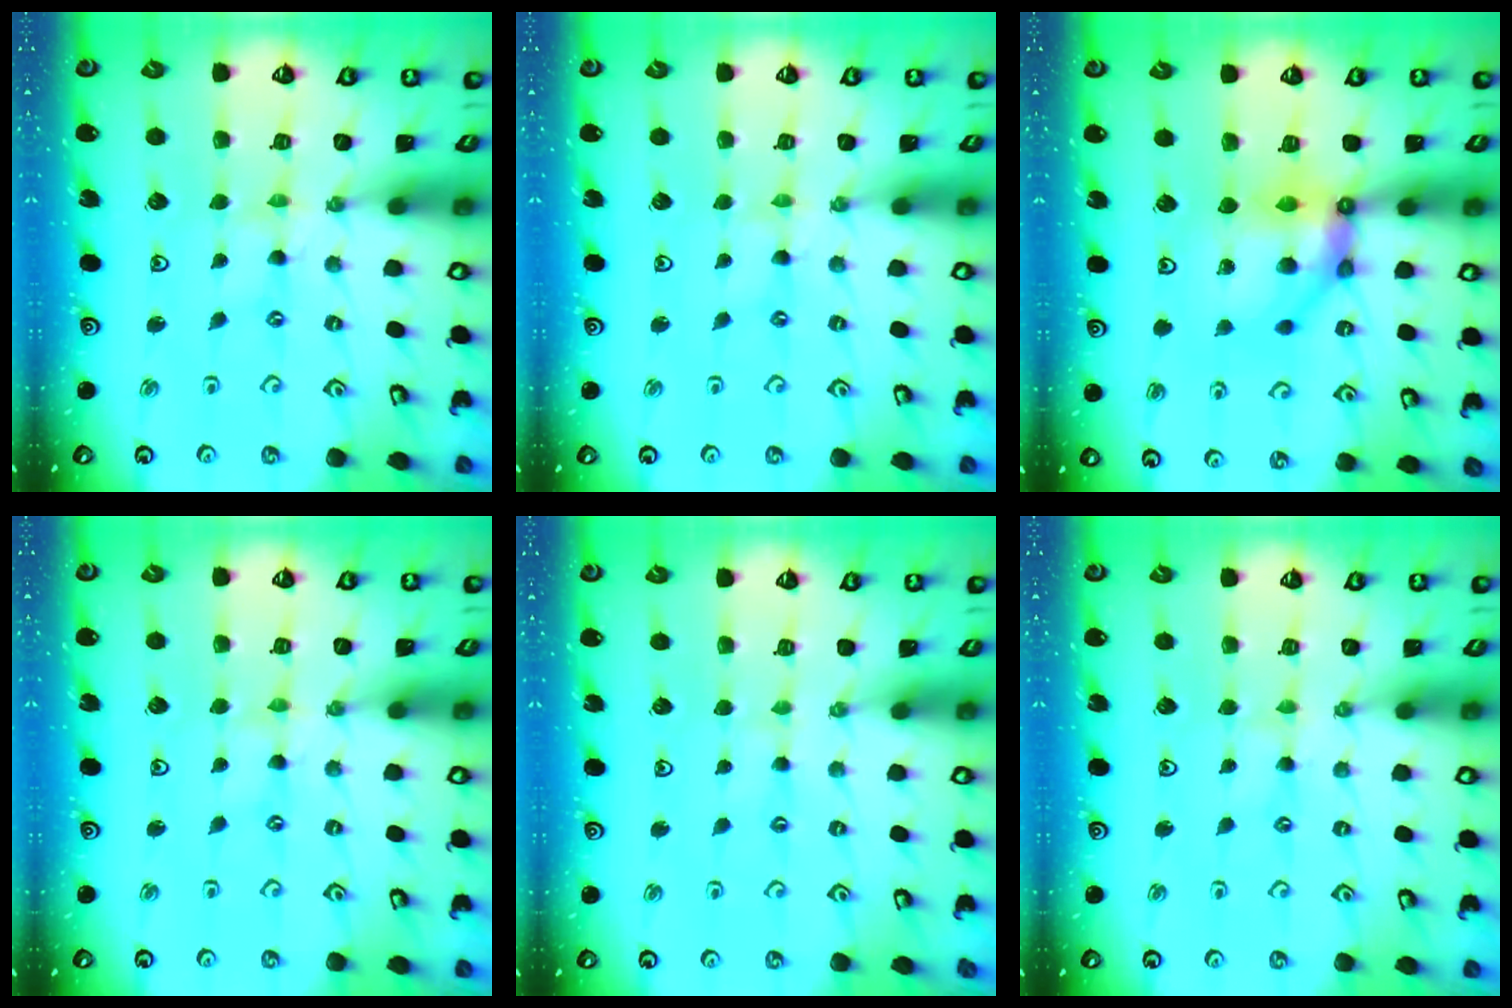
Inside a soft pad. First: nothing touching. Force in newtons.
{"total": 0.0}
{"total": 11.6, "press": 11.4, "slide": 1.9}
{"total": 0.0}
{"total": 1.7, "press": 1.7, "slide": 0.3}
{"total": 1.6, "press": 1.5, "slide": 0.4}